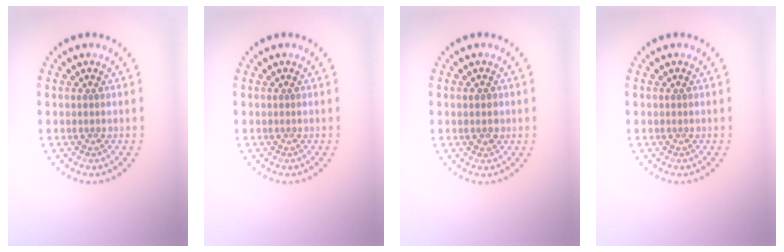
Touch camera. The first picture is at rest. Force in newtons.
{"total": 0.0}
{"total": 1.0, "press": 0.9, "slide": 0.2}
{"total": 0.0}